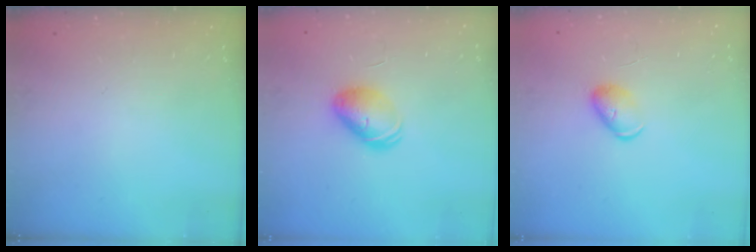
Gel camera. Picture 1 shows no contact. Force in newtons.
{"total": 9.0, "press": 8.9, "slide": 1.4}
{"total": 5.2, "press": 5.2, "slide": 0.3}